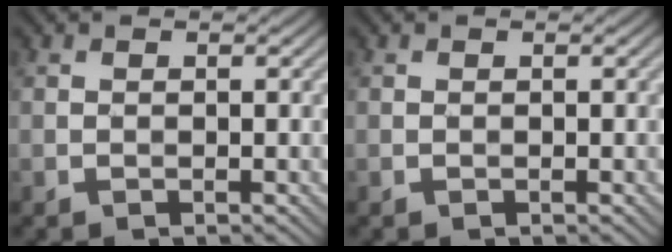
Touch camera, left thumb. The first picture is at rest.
{"total": 0.0}